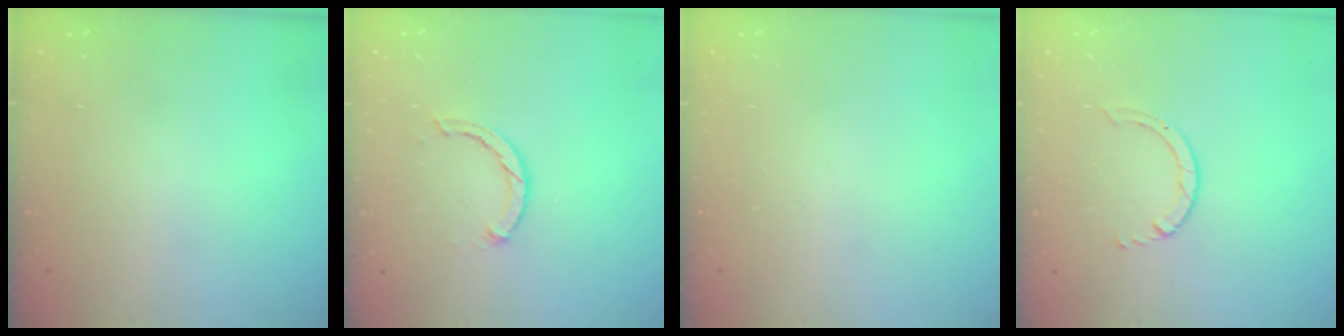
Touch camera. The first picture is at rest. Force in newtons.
{"total": 2.3, "press": 2.3, "slide": 0.3}
{"total": 0.0}
{"total": 2.5, "press": 2.4, "slide": 0.3}